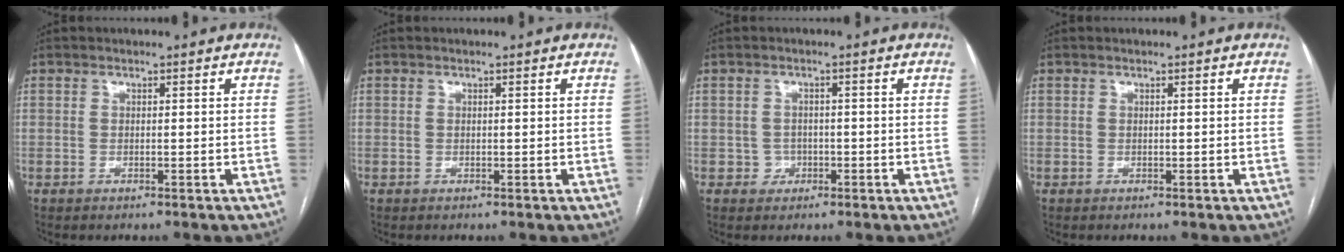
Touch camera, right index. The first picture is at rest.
{"total": 0.0}
{"total": 2.0, "force": [-0.8, 1.8, 0.1], "torque": [0.008, 0.009, -0.013]}
{"total": 0.0}